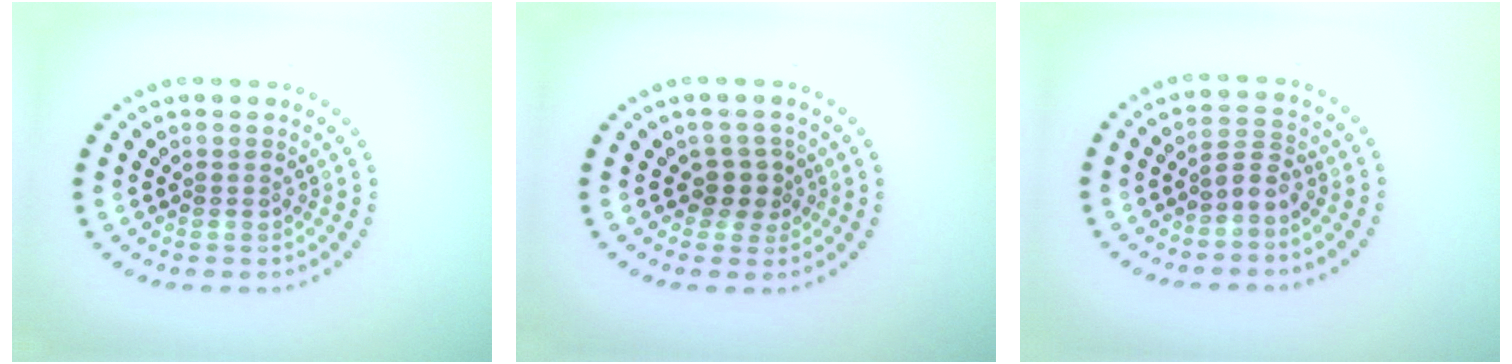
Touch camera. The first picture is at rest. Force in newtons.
{"total": 2.2, "press": 1.8, "slide": 1.3}
{"total": 1.9, "press": 1.4, "slide": 1.3}